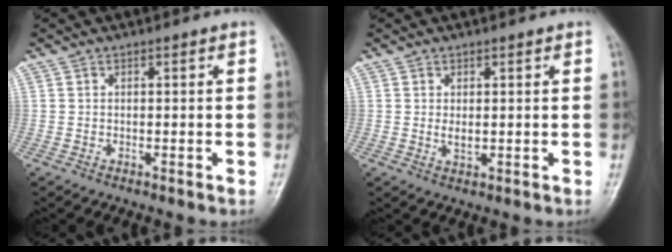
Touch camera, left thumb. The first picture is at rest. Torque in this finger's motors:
{"motor_torque": [0.32, 0.44, 0.61, 0.10, 0.01]}